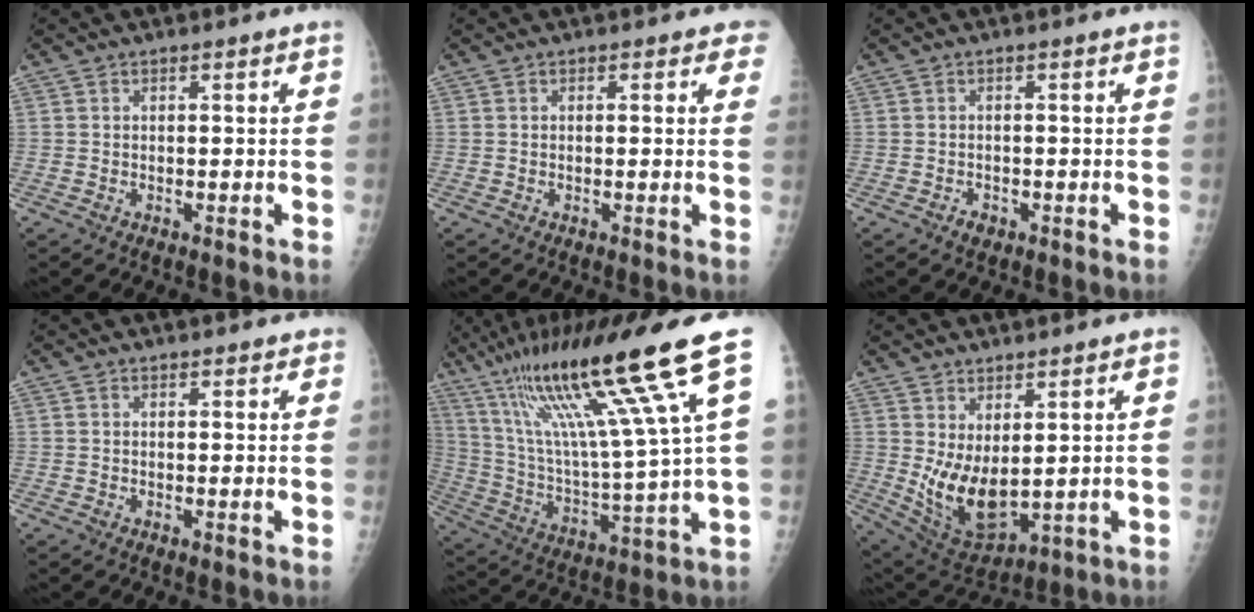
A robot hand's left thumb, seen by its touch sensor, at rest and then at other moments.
{"total": 2.5, "force": [1.6, 1.2, 1.5], "torque": [0.008, -0.003, 0.008]}
{"total": 1.1, "force": [-0.5, 0.8, 0.6], "torque": [-0.006, 0.001, -0.006]}
{"total": 2.0, "force": [1.8, 0.7, 0.7], "torque": [0.005, -0.003, 0.017]}
{"total": 24.1, "force": [13.6, 0.3, 19.9], "torque": [-0.345, -0.038, 0.236]}
{"total": 11.1, "force": [2.5, 5.1, 9.6], "torque": [-0.159, -0.036, 0.070]}